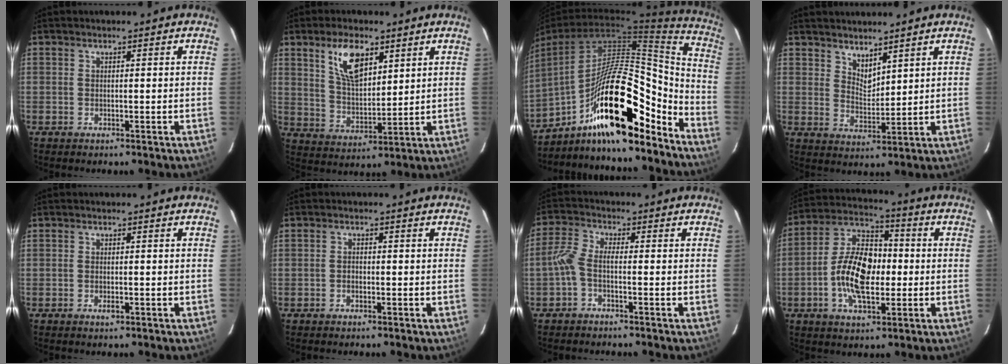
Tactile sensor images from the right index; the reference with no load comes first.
{"total": 9.9, "force": [5.3, 4.5, 7.1], "torque": [-0.128, 0.009, 0.107]}
{"total": 22.2, "force": [-13.5, 6.6, 16.4], "torque": [-0.252, 0.005, -0.229]}
{"total": 4.6, "force": [3.9, 1.7, 1.7], "torque": [-0.025, -0.007, 0.070]}
{"total": 1.1, "force": [-0.5, 0.5, 0.8], "torque": [-0.014, 0.000, -0.008]}
{"total": 1.0, "force": [-0.4, 0.7, 0.5], "torque": [-0.009, 0.004, -0.008]}
{"total": 3.9, "force": [-1.5, 1.5, 3.3], "torque": [-0.080, 0.013, -0.034]}
{"total": 14.1, "force": [-2.1, 7.3, 11.9], "torque": [-0.233, 0.013, -0.045]}